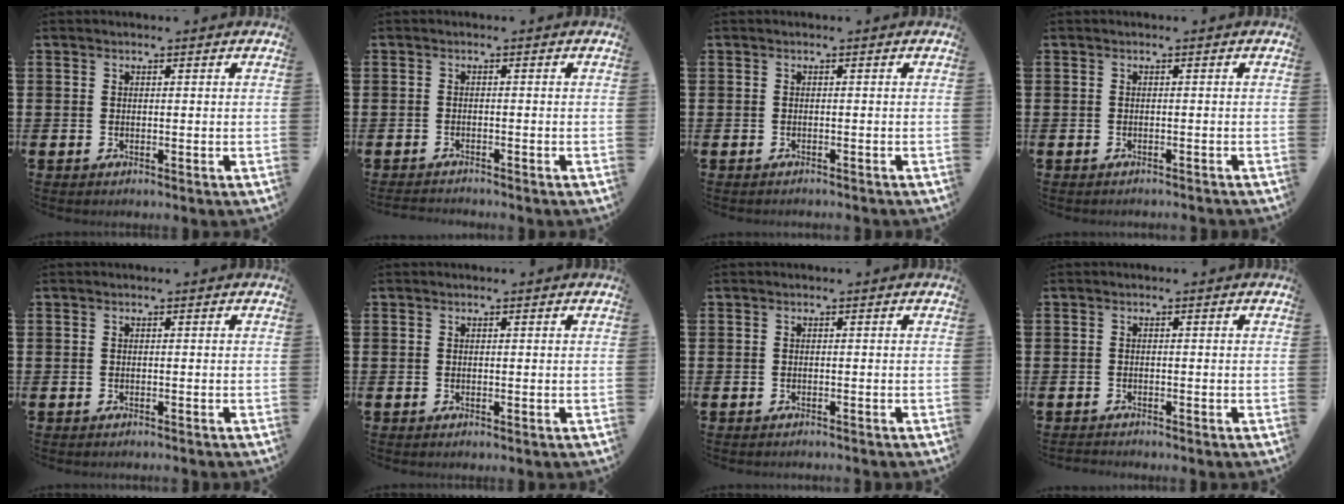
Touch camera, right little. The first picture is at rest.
{"total": 1.0, "force": [-1.0, 0.0, 0.0], "torque": [-0.002, -0.001, -0.021]}
{"total": 0.0}
{"total": 0.0}
{"total": 0.0}
{"total": 0.0}
{"total": 0.0}
{"total": 0.6, "force": [-0.6, 0.0, 0.0], "torque": [-0.001, -0.003, -0.012]}